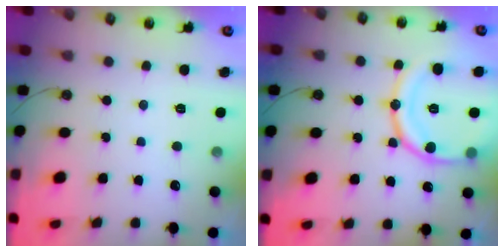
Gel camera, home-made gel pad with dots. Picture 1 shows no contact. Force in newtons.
{"total": 17.2, "press": 17.1, "slide": 2.0}